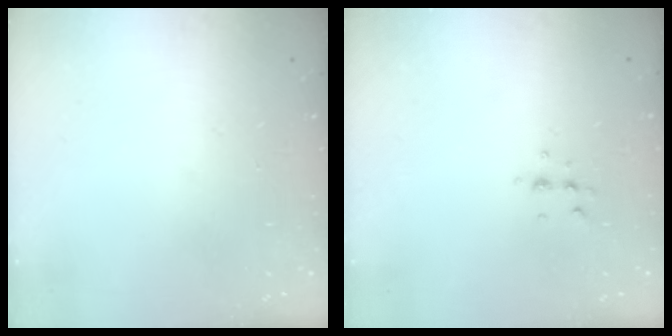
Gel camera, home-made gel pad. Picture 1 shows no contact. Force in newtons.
{"total": 3.9, "press": 3.8, "slide": 1.2}